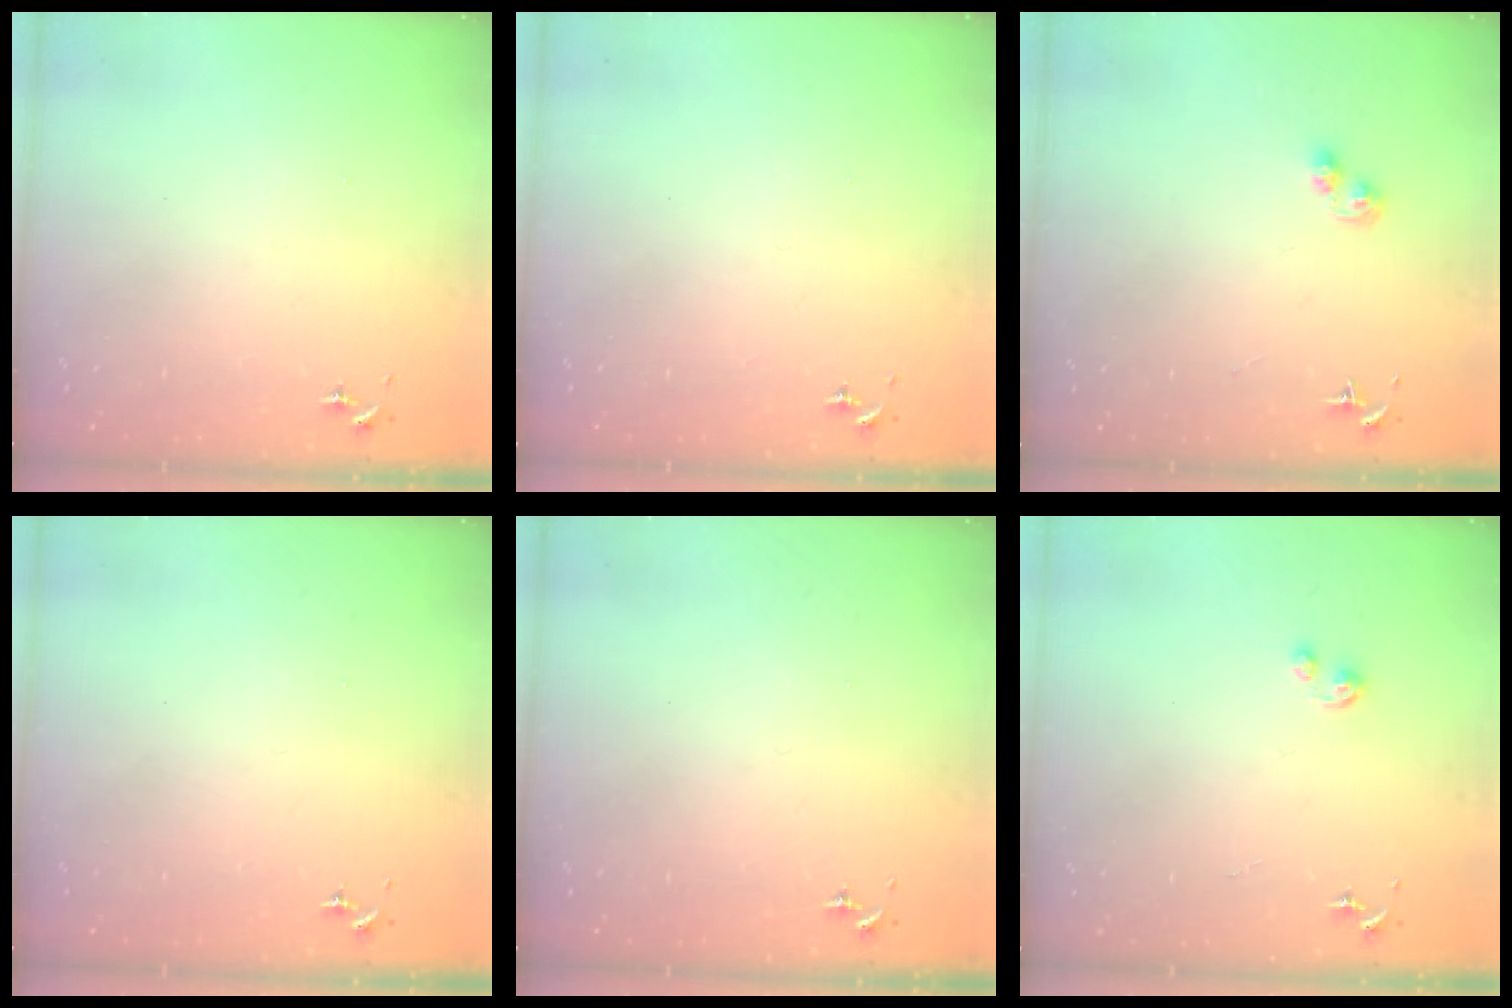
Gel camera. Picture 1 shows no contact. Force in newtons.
{"total": 0.0}
{"total": 3.4, "press": 3.4, "slide": 0.4}
{"total": 0.0}
{"total": 0.0}
{"total": 2.5, "press": 2.5, "slide": 0.2}